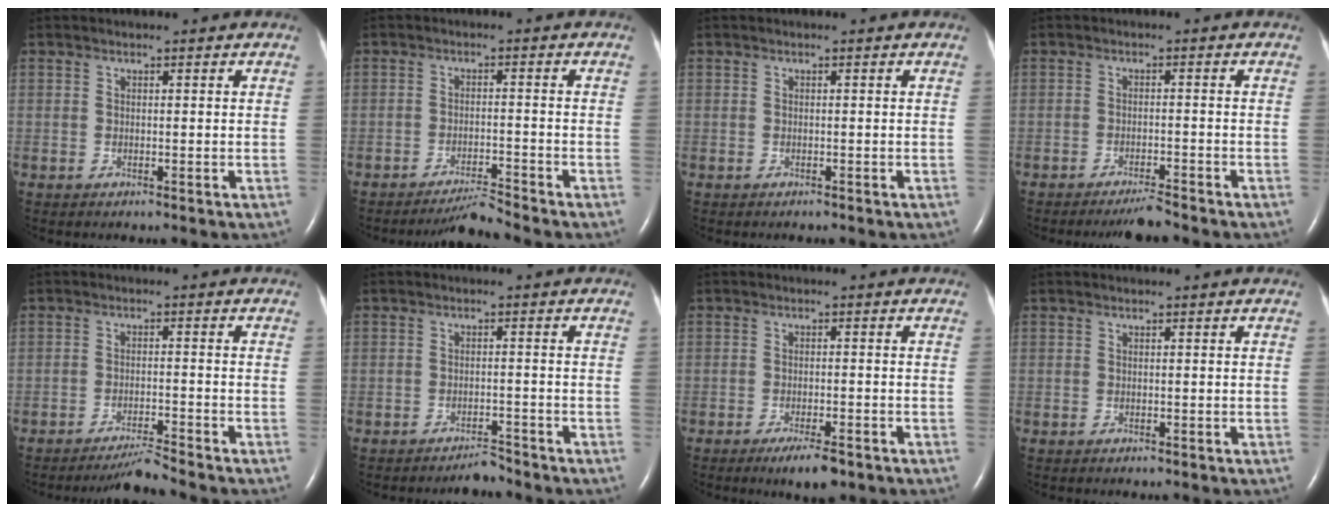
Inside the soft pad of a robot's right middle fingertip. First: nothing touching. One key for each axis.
{"total": 3.7, "fx": -3.4, "fy": -1.3, "fz": 0.4, "tx": -0.008, "ty": -0.016, "tz": -0.060}
{"total": 0.0}
{"total": 3.1, "fx": -2.9, "fy": -0.4, "fz": 1.0, "tx": -0.020, "ty": -0.012, "tz": -0.049}
{"total": 3.6, "fx": -3.3, "fy": -1.3, "fz": 0.7, "tx": -0.014, "ty": -0.018, "tz": -0.059}
{"total": 2.1, "fx": -2.1, "fy": 0.0, "fz": 0.1, "tx": 0.001, "ty": -0.006, "tz": -0.033}
{"total": 4.5, "fx": -3.0, "fy": 0.9, "fz": 3.2, "tx": -0.055, "ty": -0.007, "tz": -0.044}
{"total": 0.0}